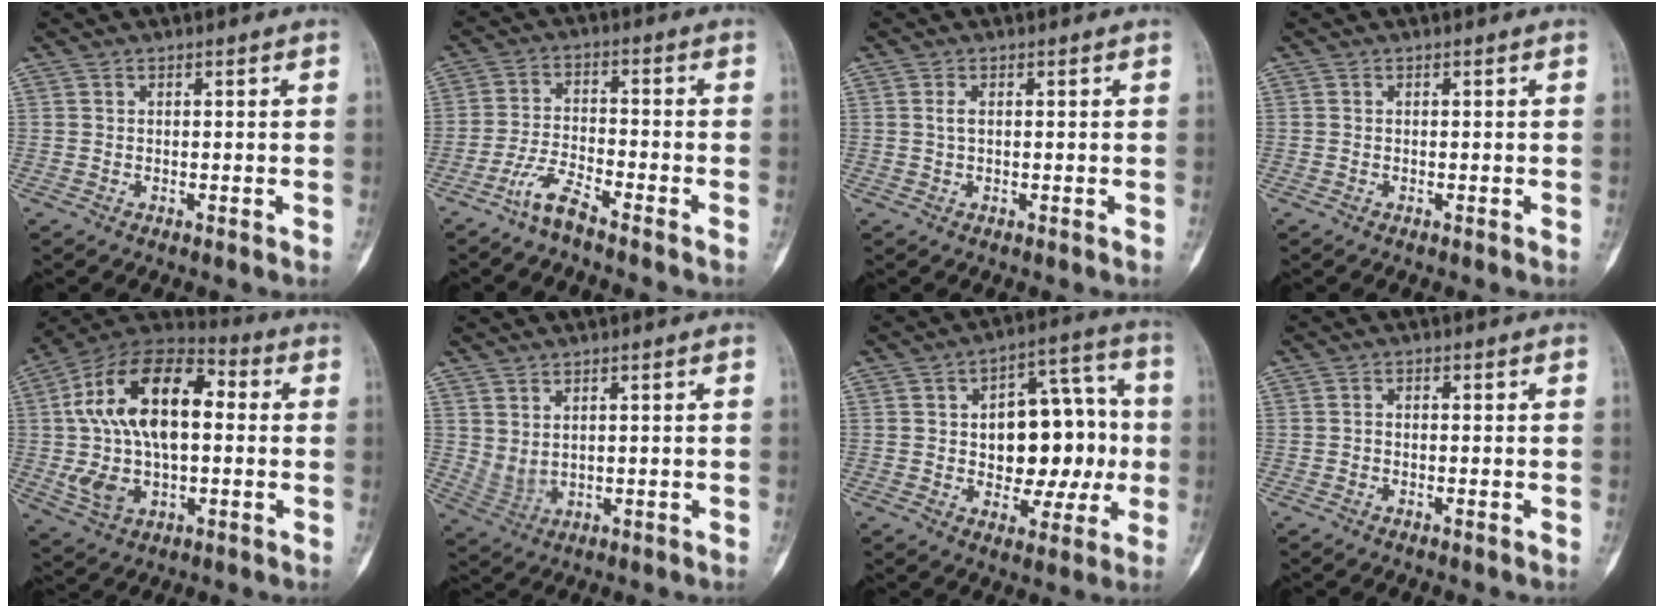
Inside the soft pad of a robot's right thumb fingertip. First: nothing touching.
{"total": 5.5, "force": [-4.4, 1.0, 3.1], "torque": [-0.067, 0.024, -0.091]}
{"total": 1.3, "force": [0.2, 0.7, 1.1], "torque": [-0.020, 0.000, 0.002]}
{"total": 0.0}
{"total": 23.0, "force": [1.8, 13.3, 18.6], "torque": [-0.320, 0.030, 0.030]}
{"total": 4.0, "force": [1.0, 2.6, 2.8], "torque": [-0.046, -0.006, 0.034]}
{"total": 17.5, "force": [0.0, 10.5, 14.0], "torque": [-0.143, 0.041, 0.007]}
{"total": 0.7, "force": [-0.3, 0.6, 0.4], "torque": [-0.002, 0.002, -0.010]}